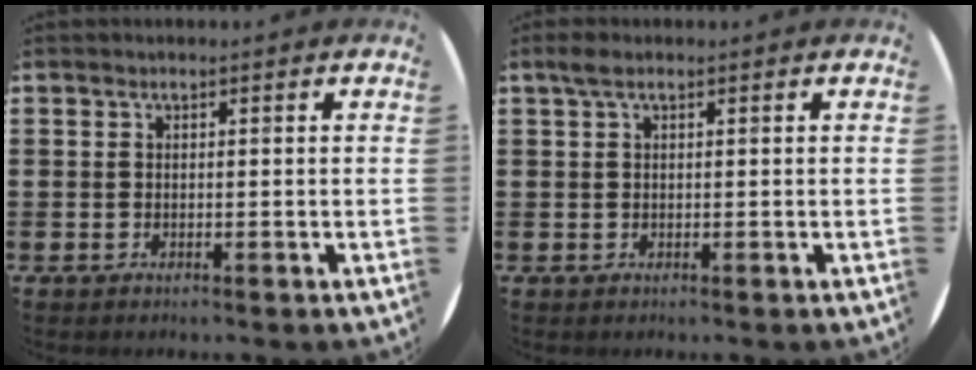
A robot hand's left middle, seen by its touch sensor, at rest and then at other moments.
{"total": 1.2, "force": [0.7, 0.4, 1.0], "torque": [-0.019, 0.005, 0.011]}